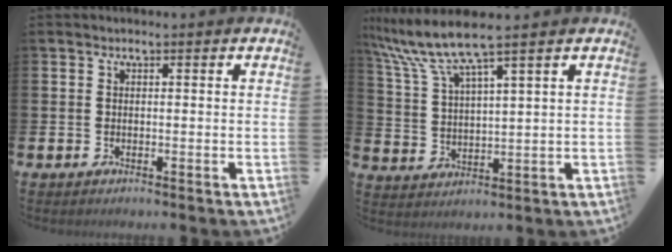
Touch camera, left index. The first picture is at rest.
{"total": 7.9, "force": [6.5, 0.6, 4.5], "torque": [-0.114, -0.021, 0.113]}